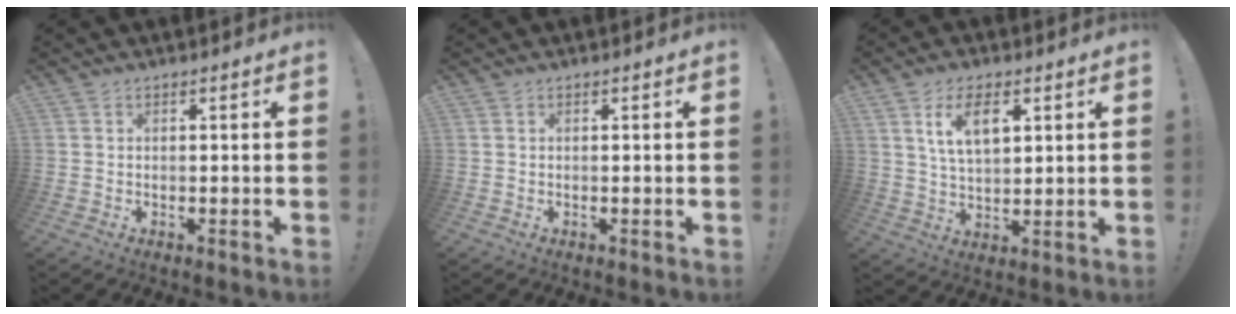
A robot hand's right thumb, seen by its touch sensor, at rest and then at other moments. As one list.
[{"total": 0.0}, {"total": 9.2, "force": [4.2, 4.6, 6.8], "torque": [-0.107, -0.007, 0.074]}]